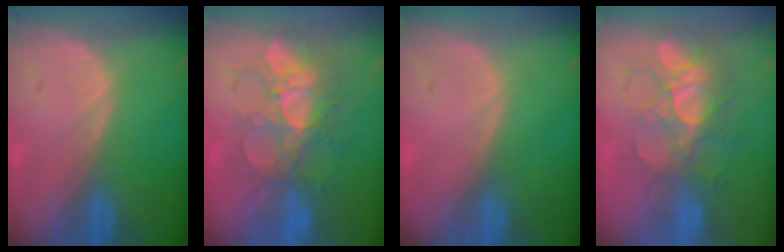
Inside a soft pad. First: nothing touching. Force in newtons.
{"total": 9.1, "press": 8.6, "slide": 2.9}
{"total": 0.0}
{"total": 8.7, "press": 7.8, "slide": 3.7}